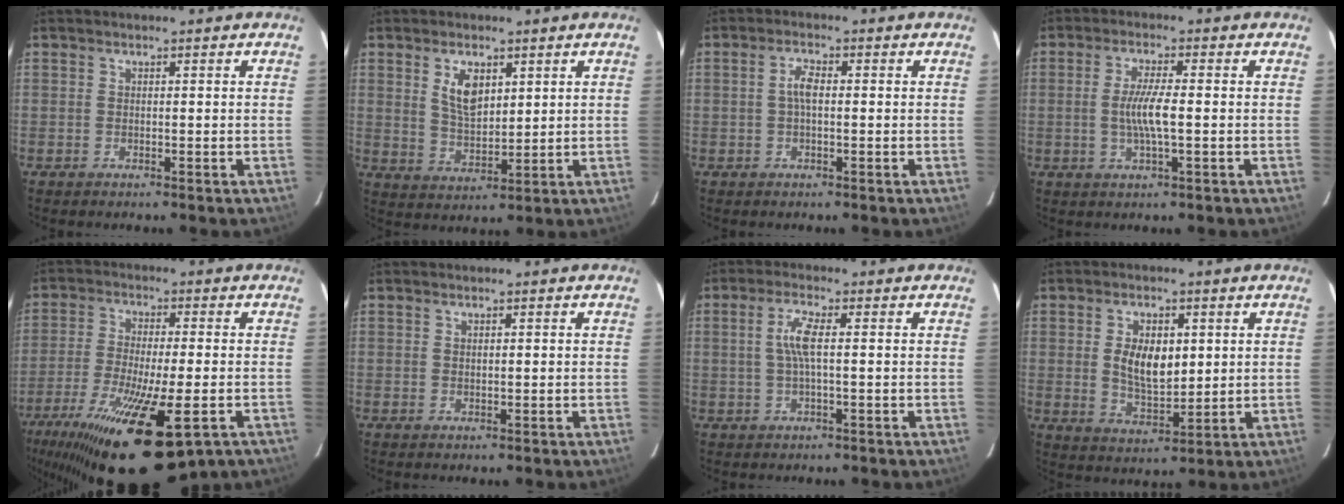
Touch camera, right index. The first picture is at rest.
{"total": 6.7, "force": [2.8, 3.5, 5.0], "torque": [-0.089, 0.001, 0.060]}
{"total": 2.7, "force": [0.0, 1.1, 2.5], "torque": [-0.052, 0.007, 0.000]}
{"total": 3.7, "force": [-0.4, 0.1, 3.7], "torque": [-0.070, -0.003, -0.008]}
{"total": 24.2, "force": [-13.8, 7.1, 18.6], "torque": [-0.355, -0.086, -0.221]}
{"total": 0.6, "force": [0.2, 0.3, 0.5], "torque": [-0.010, 0.003, 0.005]}
{"total": 4.4, "force": [0.3, 0.5, 4.4], "torque": [-0.088, 0.004, 0.008]}
{"total": 8.3, "force": [1.4, 4.3, 6.9], "torque": [-0.128, -0.001, 0.034]}